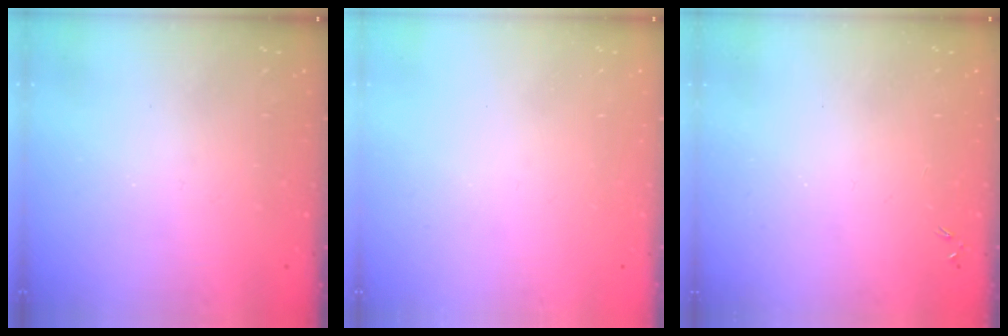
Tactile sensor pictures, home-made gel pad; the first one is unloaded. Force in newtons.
{"total": 0.0}
{"total": 0.0}